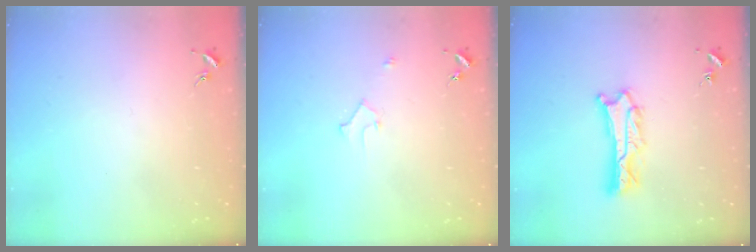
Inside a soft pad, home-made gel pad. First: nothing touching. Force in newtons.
{"total": 2.2, "press": 2.2, "slide": 0.2}
{"total": 3.2, "press": 3.2, "slide": 0.4}